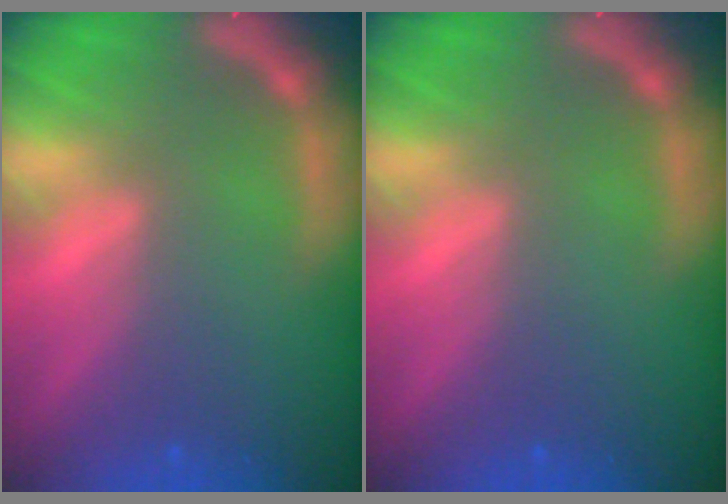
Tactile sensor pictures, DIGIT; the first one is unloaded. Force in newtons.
{"total": 0.0}